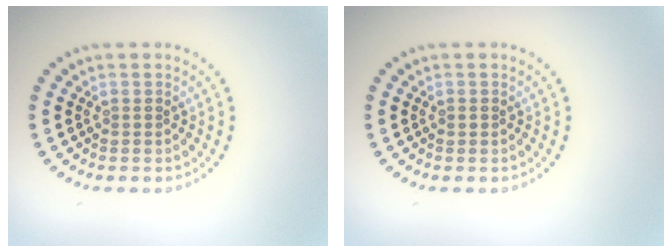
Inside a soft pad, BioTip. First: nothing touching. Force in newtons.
{"total": 0.6, "press": 0.6, "slide": 0.1}